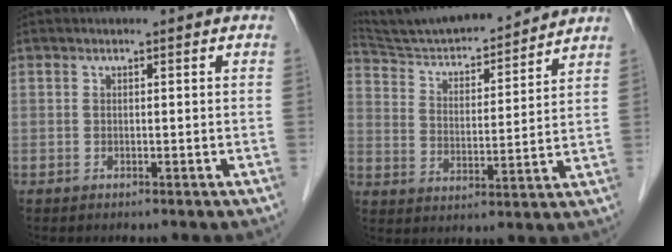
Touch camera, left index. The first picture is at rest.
{"total": 17.5, "force": [16.4, 2.0, 5.9], "torque": [-0.099, 0.009, 0.262]}